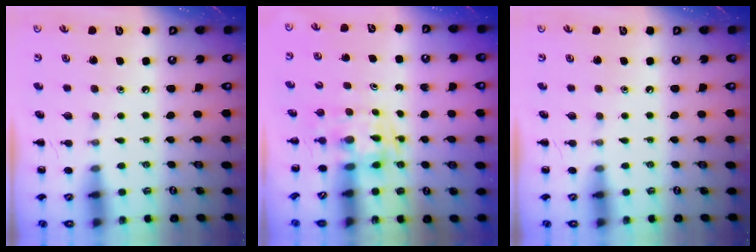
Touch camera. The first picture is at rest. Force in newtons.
{"total": 2.8, "press": 2.5, "slide": 1.3}
{"total": 0.0}